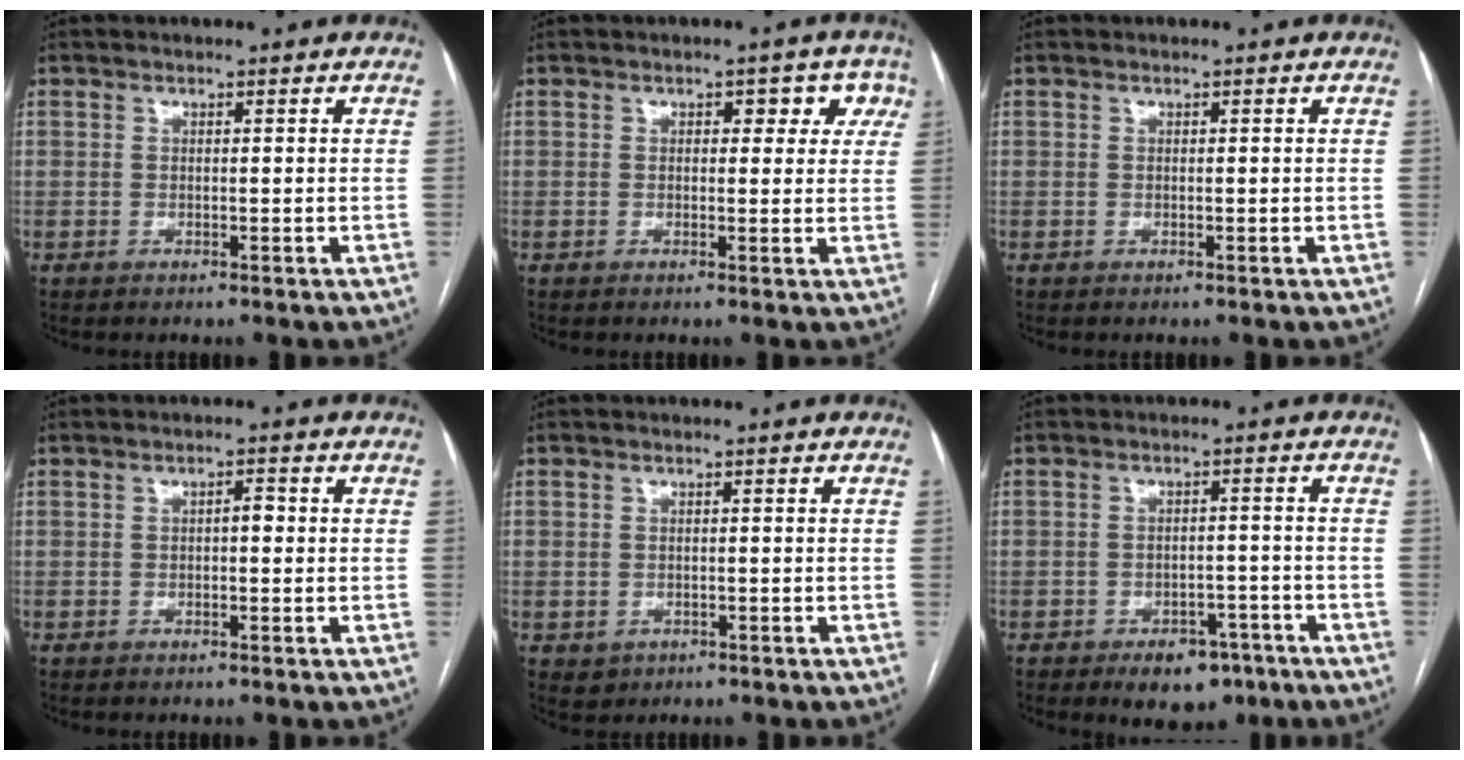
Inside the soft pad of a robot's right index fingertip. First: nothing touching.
{"total": 4.6, "force": [1.9, 2.9, 3.0], "torque": [-0.011, 0.017, 0.016]}
{"total": 0.0}
{"total": 1.6, "force": [0.0, 0.7, 1.5], "torque": [-0.021, 0.010, -0.001]}
{"total": 2.4, "force": [-0.6, 2.3, 0.4], "torque": [0.000, 0.004, 0.000]}
{"total": 6.5, "force": [-4.3, 3.8, 3.0], "torque": [-0.033, 0.010, -0.055]}